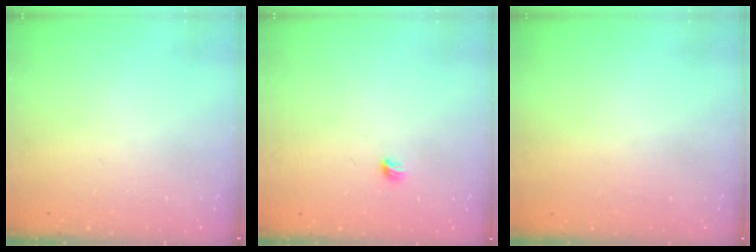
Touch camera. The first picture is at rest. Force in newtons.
{"total": 3.7, "press": 3.6, "slide": 0.8}
{"total": 0.9, "press": 0.9, "slide": 0.1}